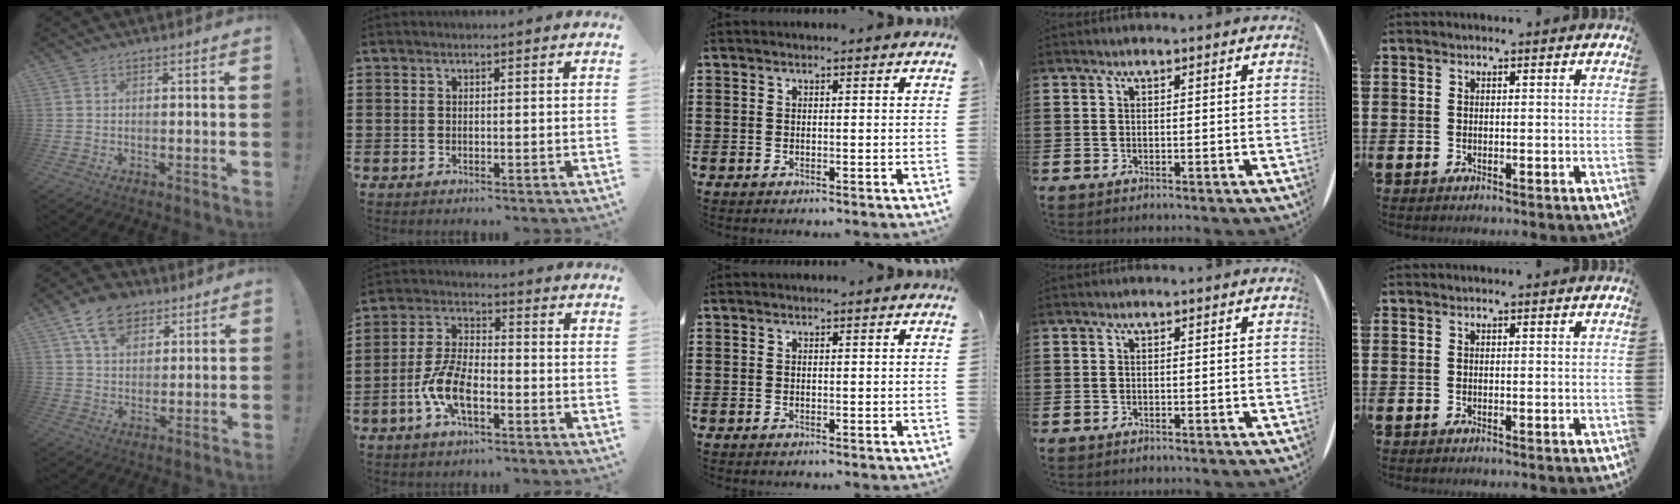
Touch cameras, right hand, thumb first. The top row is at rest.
{"thumb": {"total": 11.5, "force": [6.6, 7.8, 5.3], "torque": [-0.083, -0.024, 0.125]}, "index": {"total": 7.8, "force": [-3.3, 3.1, 6.3], "torque": [-0.153, -0.006, -0.068]}}